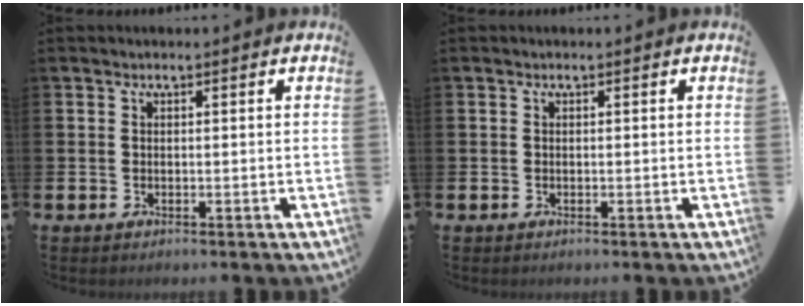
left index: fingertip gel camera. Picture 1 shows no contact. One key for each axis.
{"total": 0.0}